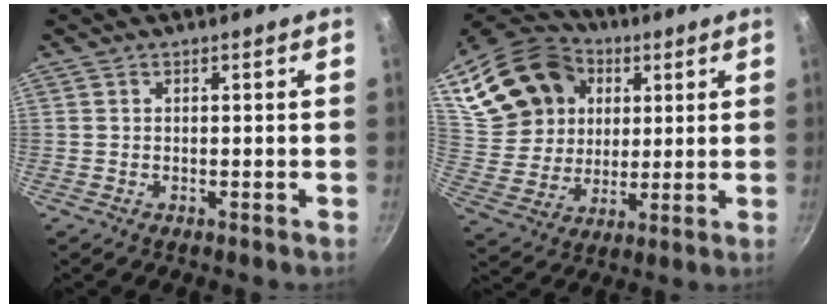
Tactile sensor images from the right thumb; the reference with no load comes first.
{"total": 20.2, "force": [6.9, 16.2, 9.9], "torque": [-0.174, 0.006, 0.134]}